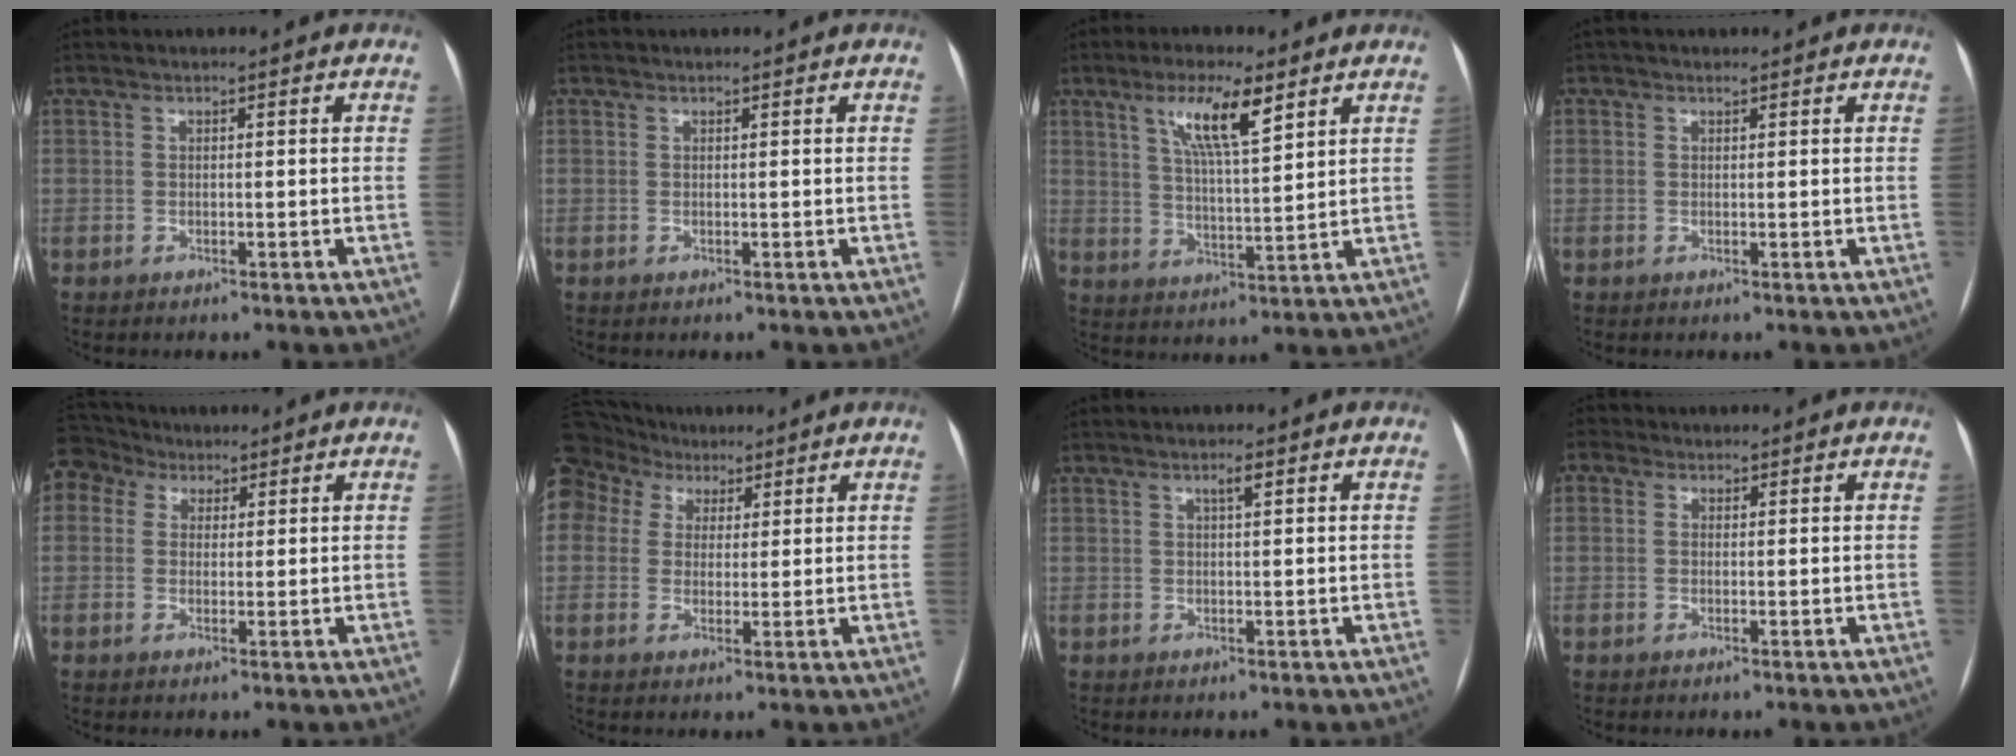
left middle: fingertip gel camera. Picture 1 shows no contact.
{"total": 1.4, "force": [-0.5, -1.0, -0.7], "torque": [0.008, -0.007, -0.007]}
{"total": 9.0, "force": [5.0, 1.3, 7.3], "torque": [-0.137, 0.001, 0.090]}
{"total": 1.0, "force": [-0.4, -0.8, -0.5], "torque": [0.004, -0.006, -0.006]}
{"total": 6.0, "force": [3.7, 4.5, 1.2], "torque": [-0.036, 0.041, 0.076]}
{"total": 11.4, "force": [6.7, 8.7, 3.1], "torque": [-0.105, 0.060, 0.133]}
{"total": 1.4, "force": [0.7, 0.2, 1.2], "torque": [-0.023, 0.003, 0.011]}
{"total": 0.9, "force": [-0.1, 0.8, 0.2], "torque": [-0.011, 0.007, -0.001]}